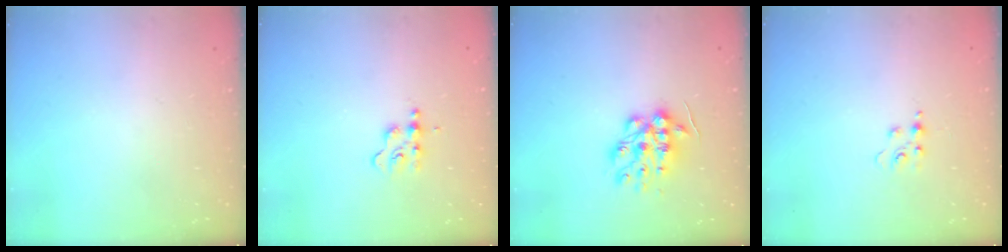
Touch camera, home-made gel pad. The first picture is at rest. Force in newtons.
{"total": 2.8, "press": 2.8, "slide": 0.3}
{"total": 13.3, "press": 13.3, "slide": 0.3}
{"total": 4.9, "press": 4.9, "slide": 0.5}